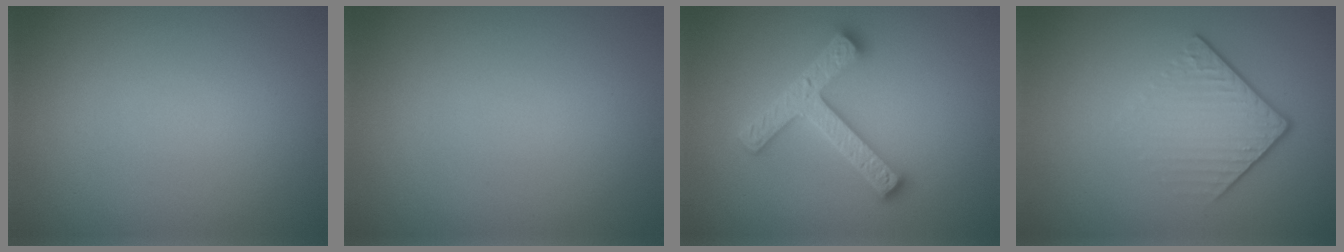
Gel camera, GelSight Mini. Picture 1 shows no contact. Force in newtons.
{"total": 0.0}
{"total": 4.0, "press": 3.9, "slide": 0.9}
{"total": 4.3, "press": 2.9, "slide": 3.2}